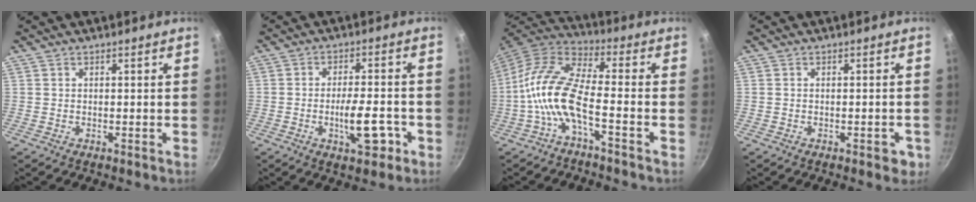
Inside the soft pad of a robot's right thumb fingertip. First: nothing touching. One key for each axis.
{"total": 8.6, "fx": -3.1, "fy": 3.4, "fz": 7.2, "tx": -0.091, "ty": 0.020, "tz": -0.047}
{"total": 12.0, "fx": -4.0, "fy": 4.0, "fz": 10.6, "tx": -0.225, "ty": 0.042, "tz": -0.090}
{"total": 3.0, "fx": -1.3, "fy": 1.4, "fz": 2.3, "tx": -0.016, "ty": 0.010, "tz": -0.012}